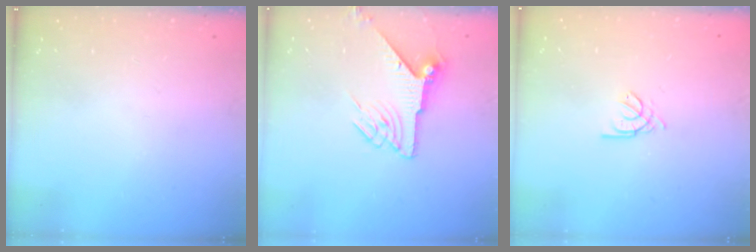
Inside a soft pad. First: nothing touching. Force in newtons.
{"total": 8.3, "press": 8.3, "slide": 0.4}
{"total": 2.3, "press": 2.3, "slide": 0.5}